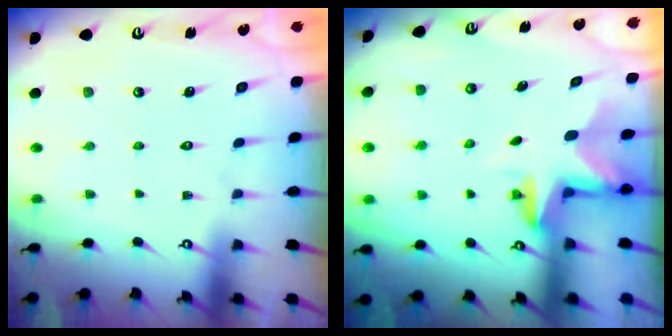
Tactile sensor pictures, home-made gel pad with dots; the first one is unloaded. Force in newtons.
{"total": 3.4, "press": 3.4, "slide": 0.2}